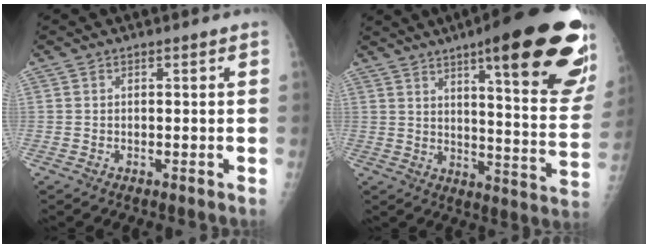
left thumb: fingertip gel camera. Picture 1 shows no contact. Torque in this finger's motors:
{"motor_torque": [3.04, 1.97, 1.82, -0.95, 0.47]}